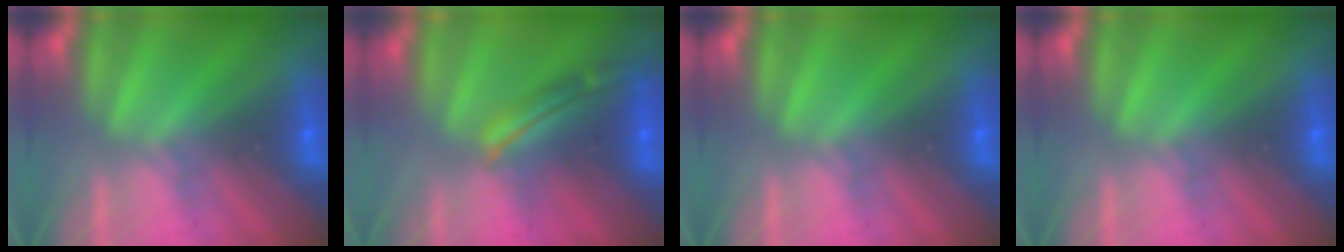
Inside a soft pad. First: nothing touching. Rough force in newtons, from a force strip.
{"total": 8.0}
{"total": 0.0}
{"total": 0.0}